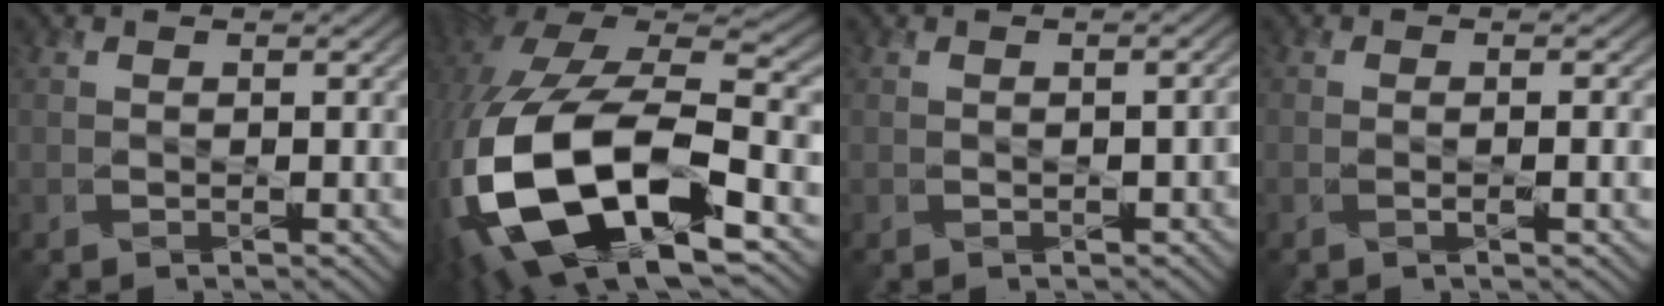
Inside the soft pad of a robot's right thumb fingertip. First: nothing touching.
{"total": 21.1, "force": [-6.4, 10.8, 17.0], "torque": [-0.388, -0.041, -0.093]}
{"total": 1.2, "force": [-0.5, 0.4, 1.0], "torque": [-0.009, 0.002, -0.004]}
{"total": 1.7, "force": [-0.5, 0.1, 1.6], "torque": [-0.027, 0.002, -0.011]}